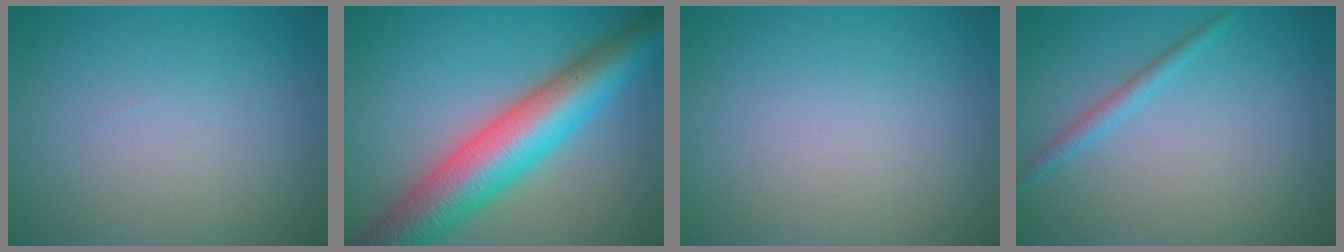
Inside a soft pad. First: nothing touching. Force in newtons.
{"total": 10.3, "press": 10.3, "slide": 0.1}
{"total": 0.0}
{"total": 1.4, "press": 1.4, "slide": 0.0}